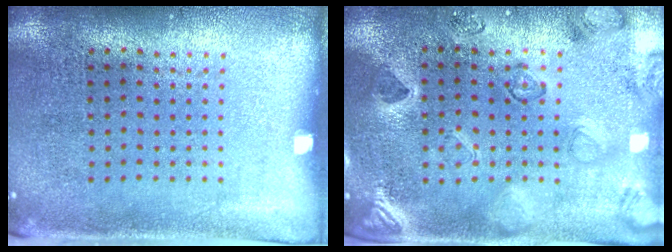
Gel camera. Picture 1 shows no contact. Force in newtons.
{"total": 2.3, "press": 2.1, "slide": 1.0}